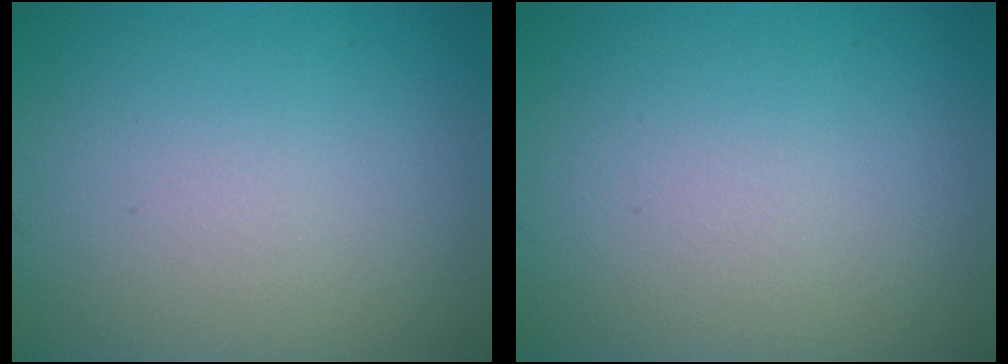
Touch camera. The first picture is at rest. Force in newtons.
{"total": 0.0}